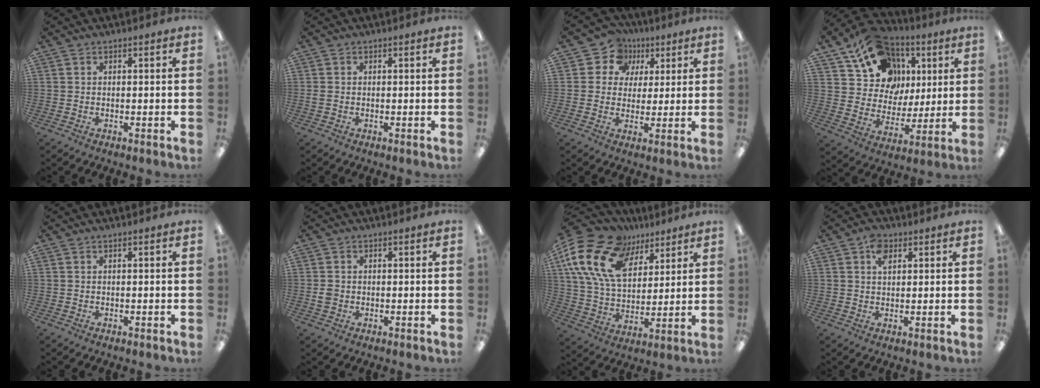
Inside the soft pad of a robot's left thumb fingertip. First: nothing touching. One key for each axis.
{"total": 0.9, "fx": -0.1, "fy": 0.7, "fz": 0.6, "tx": -0.010, "ty": 0.002, "tz": -0.003}
{"total": 8.9, "fx": 3.9, "fy": 7.8, "fz": 1.7, "tx": -0.039, "ty": -0.017, "tz": 0.073}
{"total": 16.1, "fx": 8.8, "fy": 11.9, "fz": 6.3, "tx": -0.116, "ty": -0.045, "tz": 0.166}
{"total": 0.0}
{"total": 2.2, "fx": -0.3, "fy": 2.0, "fz": 0.8, "tx": -0.007, "ty": 0.001, "tz": -0.009}
{"total": 20.0, "fx": 10.4, "fy": 12.5, "fz": 11.7, "tx": -0.259, "ty": -0.044, "tz": 0.189}
{"total": 4.4, "fx": 2.1, "fy": 2.8, "fz": 2.8, "tx": -0.045, "ty": -0.003, "tz": 0.035}